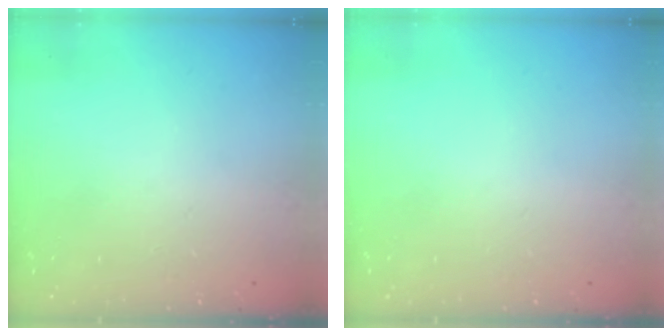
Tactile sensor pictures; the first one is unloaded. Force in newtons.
{"total": 0.0}